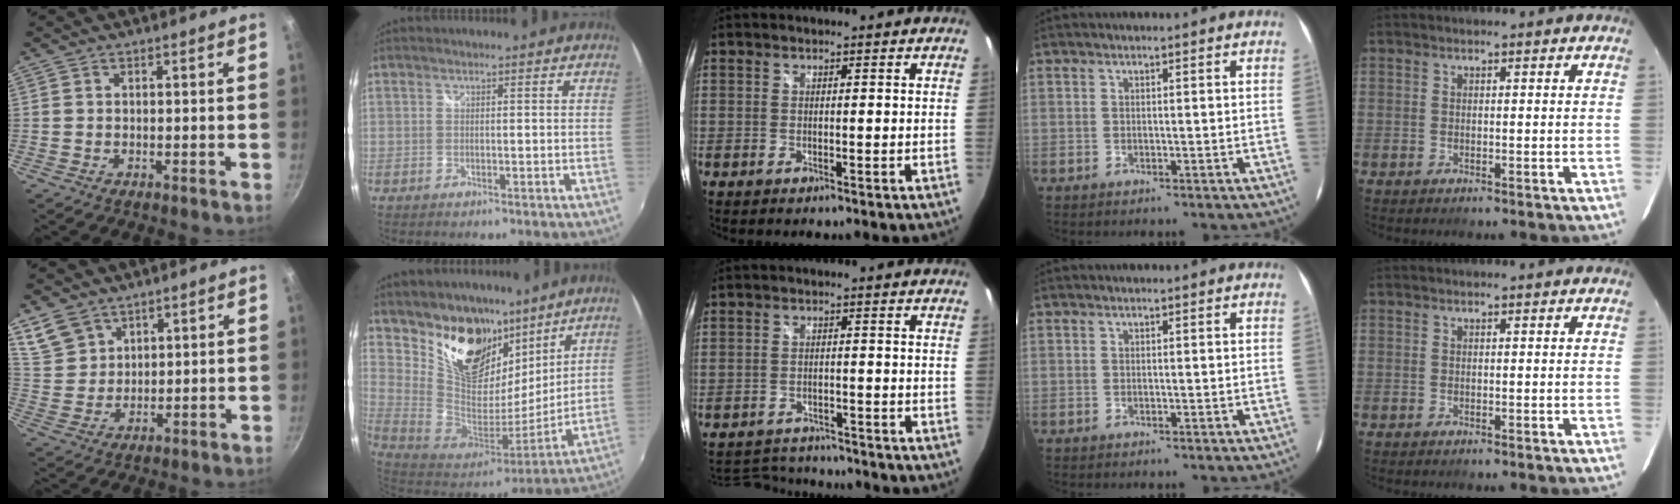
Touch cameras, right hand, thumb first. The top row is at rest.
{"thumb": {"total": 7.3, "force": [5.0, 4.9, 2.3], "torque": [-0.023, -0.014, 0.108]}, "index": {"total": 23.2, "force": [14.9, 14.1, 10.9], "torque": [-0.243, 0.003, 0.279]}, "middle": {"total": 8.6, "force": [-8.0, 2.6, 1.6], "torque": [-0.049, 0.009, -0.121]}}